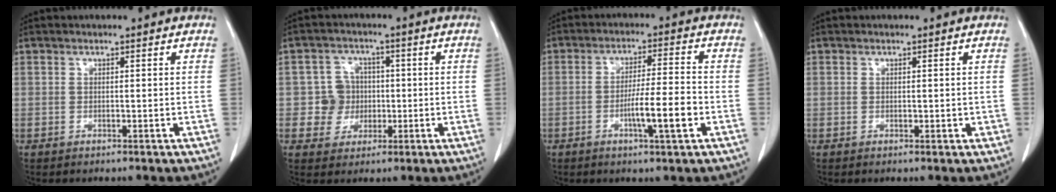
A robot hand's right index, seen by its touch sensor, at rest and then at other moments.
{"total": 5.3, "force": [-0.2, 5.3, 0.6], "torque": [-0.004, 0.018, 0.004]}
{"total": 7.4, "force": [-2.5, 0.1, 7.0], "torque": [-0.119, -0.001, -0.042]}
{"total": 0.6, "force": [0.2, 0.5, 0.2], "torque": [0.004, 0.003, 0.004]}